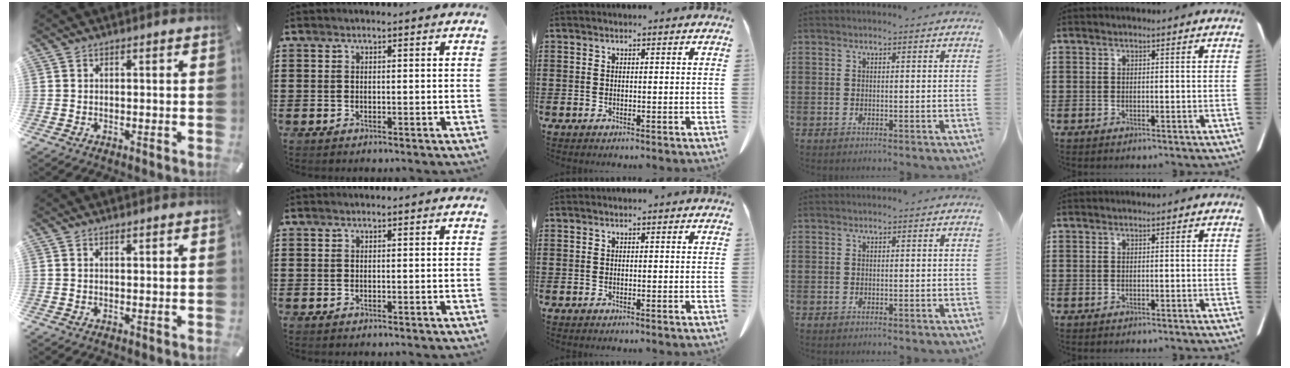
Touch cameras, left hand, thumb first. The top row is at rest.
{"thumb": {"total": 0.9, "force": [0.8, 0.2, 0.3], "torque": [-0.006, 0.000, 0.014]}}